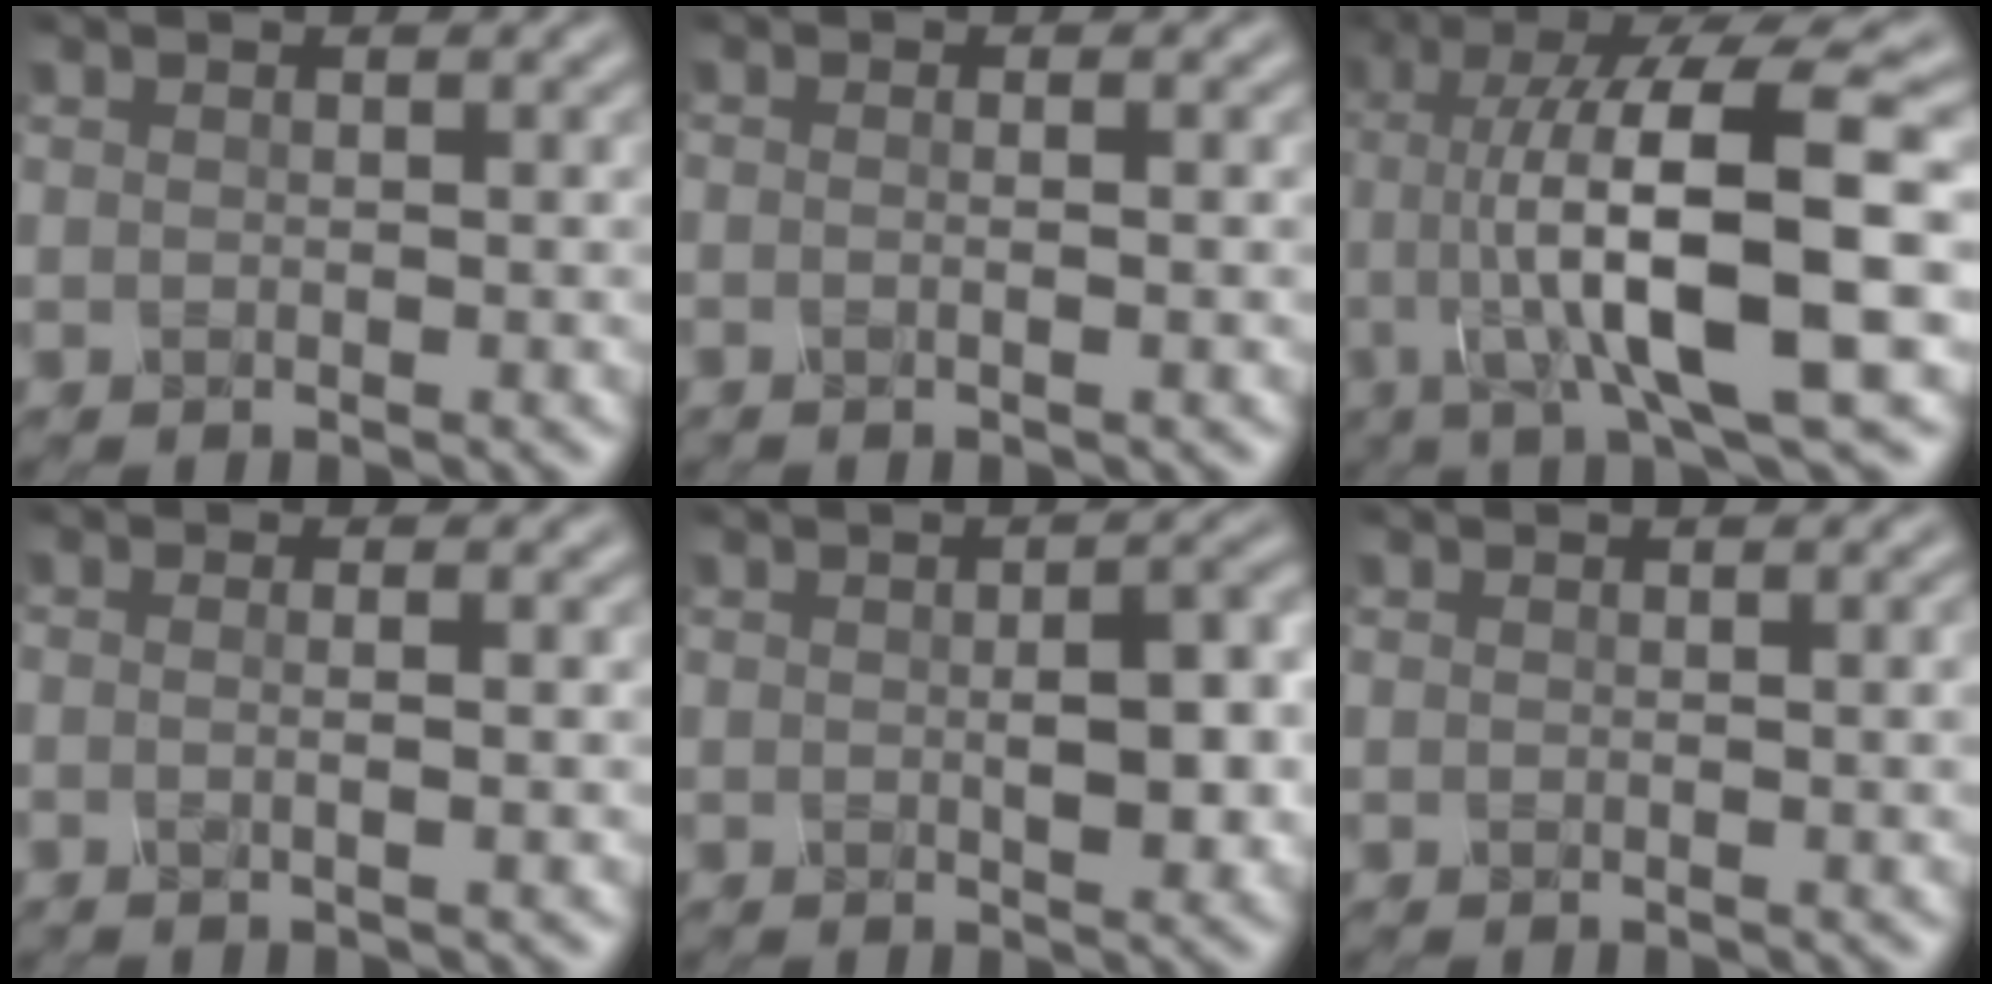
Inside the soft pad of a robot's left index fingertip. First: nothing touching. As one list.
[{"total": 1.4, "force": [-0.3, 0.5, 1.2], "torque": [-0.004, -0.006, -0.024]}, {"total": 13.1, "force": [-0.6, 2.8, 12.8], "torque": [-0.174, 0.017, -0.011]}, {"total": 2.1, "force": [-0.1, 0.9, 1.9], "torque": [-0.011, 0.001, -0.030]}, {"total": 5.4, "force": [0.1, 2.3, 4.9], "torque": [-0.068, 0.006, 0.002]}, {"total": 2.3, "force": [0.7, 0.9, 2.1], "torque": [-0.019, 0.006, 0.004]}]